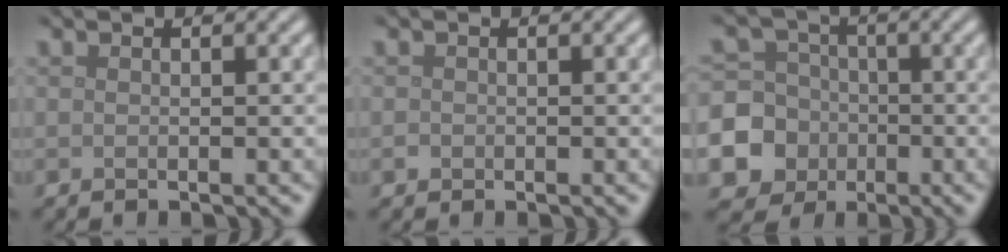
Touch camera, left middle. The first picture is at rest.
{"total": 0.5, "force": [-0.2, 0.5, 0.1], "torque": [-0.001, -0.003, -0.004]}
{"total": 10.6, "force": [-3.5, 9.7, 2.4], "torque": [-0.070, -0.028, -0.082]}